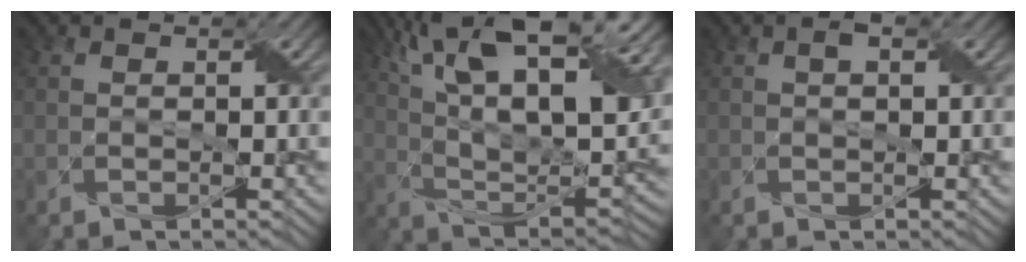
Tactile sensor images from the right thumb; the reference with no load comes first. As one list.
[{"total": 20.1, "force": [9.2, 8.3, 15.8], "torque": [-0.277, 0.058, 0.147]}, {"total": 1.7, "force": [0.3, 0.9, 1.4], "torque": [-0.025, 0.002, 0.005]}]